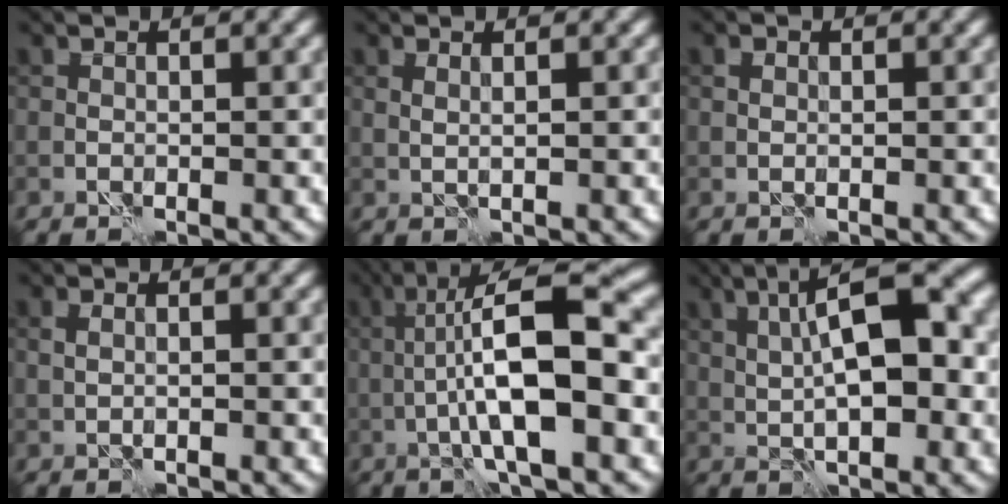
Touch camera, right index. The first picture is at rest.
{"total": 0.8, "force": [0.5, 0.0, 0.6], "torque": [-0.012, 0.004, 0.007]}
{"total": 0.6, "force": [0.3, 0.4, 0.3], "torque": [-0.006, 0.004, 0.005]}
{"total": 0.6, "force": [0.2, 0.3, 0.5], "torque": [-0.013, 0.003, 0.003]}
{"total": 10.0, "force": [-1.5, 2.1, 9.7], "torque": [-0.159, 0.020, -0.030]}
{"total": 8.5, "force": [1.3, 3.0, 7.9], "torque": [-0.130, 0.012, 0.017]}